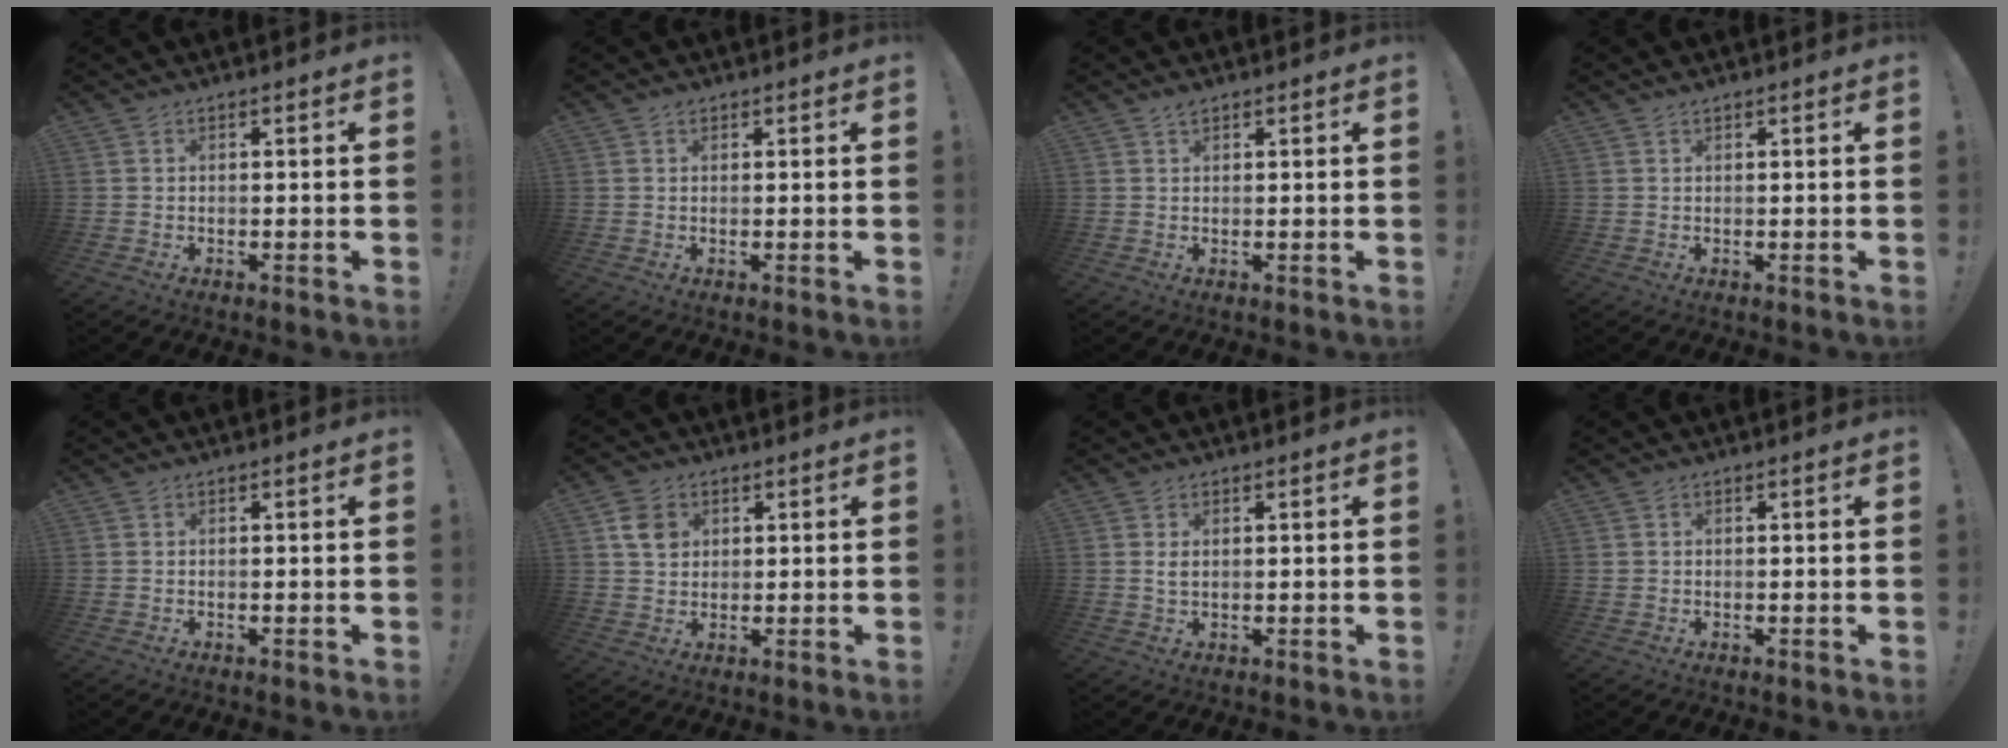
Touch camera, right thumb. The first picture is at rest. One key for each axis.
{"total": 0.6, "fx": 0.5, "fy": 0.4, "fz": 0.1, "tx": 0.005, "ty": -0.002, "tz": 0.008}
{"total": 1.3, "fx": 1.1, "fy": 0.3, "fz": 0.6, "tx": -0.005, "ty": -0.003, "tz": 0.019}
{"total": 0.6, "fx": 0.5, "fy": 0.1, "fz": 0.2, "tx": 0.004, "ty": -0.003, "tz": 0.009}
{"total": 0.0}
{"total": 6.2, "fx": 2.3, "fy": 5.1, "fz": 2.7, "tx": -0.026, "ty": -0.003, "tz": 0.042}
{"total": 1.7, "fx": 0.6, "fy": 0.9, "fz": 1.3, "tx": -0.026, "ty": 0.002, "tz": 0.011}
{"total": 0.8, "fx": 0.2, "fy": 0.7, "fz": 0.0, "tx": -0.007, "ty": 0.005, "tz": 0.006}